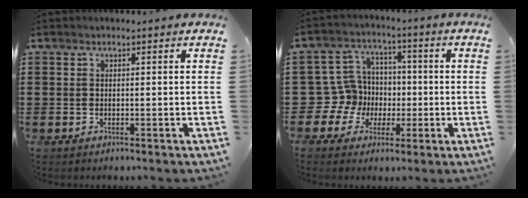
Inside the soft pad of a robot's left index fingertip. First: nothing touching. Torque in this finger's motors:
{"motor_torque": [0.05, 0.10, -0.01, -0.01]}